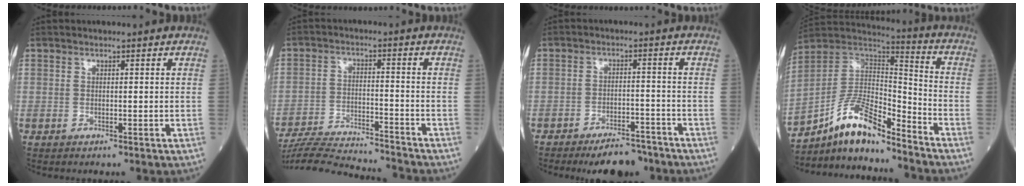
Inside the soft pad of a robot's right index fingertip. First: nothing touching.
{"total": 14.5, "force": [-14.1, 0.3, 3.5], "torque": [-0.061, -0.003, -0.224]}
{"total": 6.7, "force": [-5.5, 2.2, 3.2], "torque": [-0.043, 0.000, -0.087]}
{"total": 13.0, "force": [-10.2, 2.6, 7.6], "torque": [-0.142, 0.029, -0.185]}